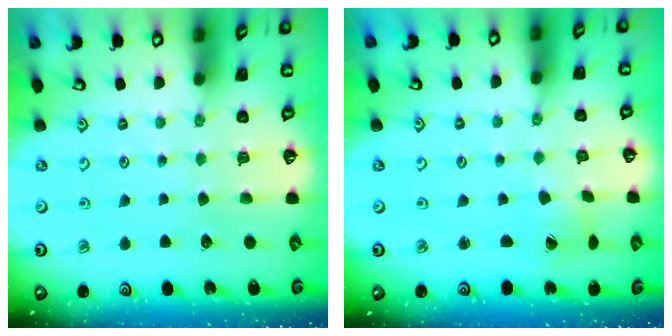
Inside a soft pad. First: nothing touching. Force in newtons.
{"total": 1.5, "press": 1.4, "slide": 0.2}